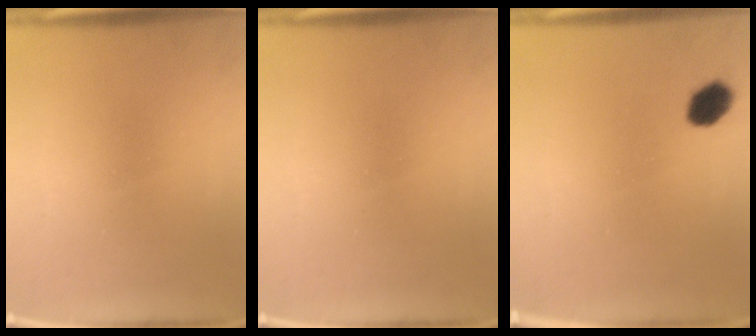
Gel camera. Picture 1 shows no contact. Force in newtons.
{"total": 0.0}
{"total": 4.8}